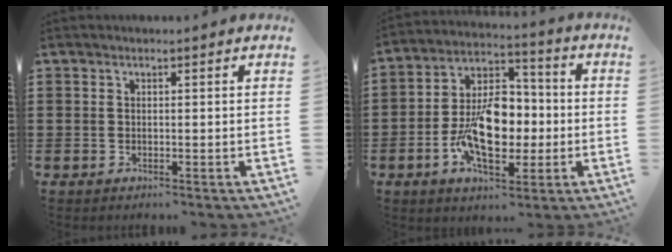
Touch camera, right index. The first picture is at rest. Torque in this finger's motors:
{"motor_torque": [2.14, 0.00, 1.05, 0.21]}